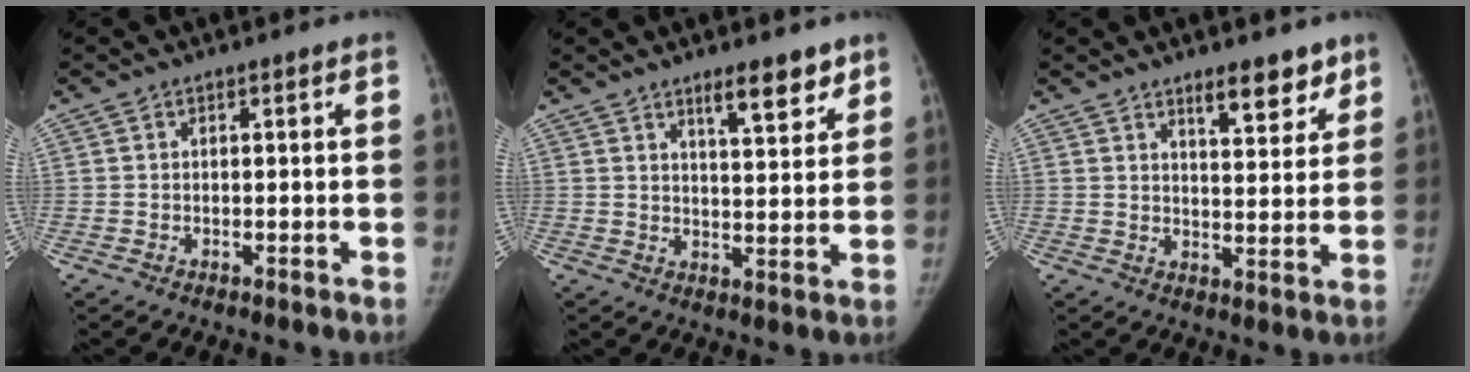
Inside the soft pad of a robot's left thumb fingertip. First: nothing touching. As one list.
[{"total": 7.5, "force": [5.3, 2.2, 4.9], "torque": [-0.050, -0.037, 0.080]}, {"total": 7.8, "force": [5.5, 2.8, 4.7], "torque": [-0.040, -0.037, 0.080]}]